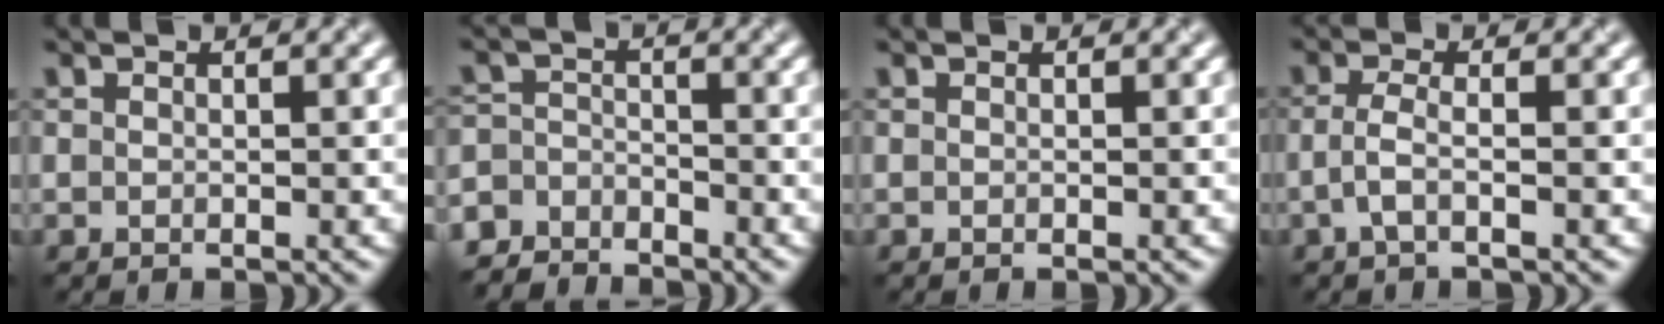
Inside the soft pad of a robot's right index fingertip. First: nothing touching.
{"total": 4.0, "force": [-3.8, 1.2, 0.2], "torque": [-0.001, 0.001, -0.076]}
{"total": 0.0}
{"total": 2.0, "force": [-0.7, 0.4, 1.8], "torque": [-0.045, 0.008, -0.019]}